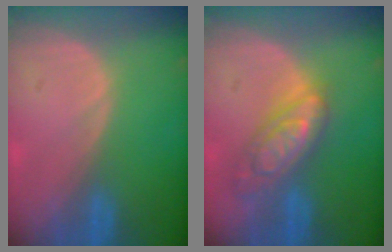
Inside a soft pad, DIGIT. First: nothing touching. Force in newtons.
{"total": 7.5, "press": 7.4, "slide": 0.6}